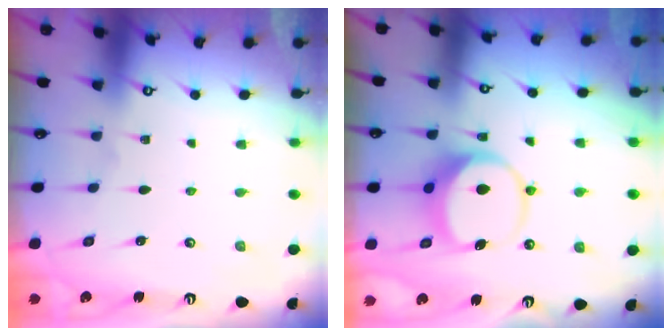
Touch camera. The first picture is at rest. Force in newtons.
{"total": 7.4, "press": 7.3, "slide": 1.3}